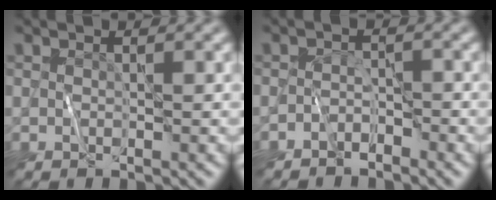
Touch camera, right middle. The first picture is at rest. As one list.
[{"total": 1.7, "force": [-1.5, 0.6, 0.2], "torque": [0.002, 0.011, -0.032]}]